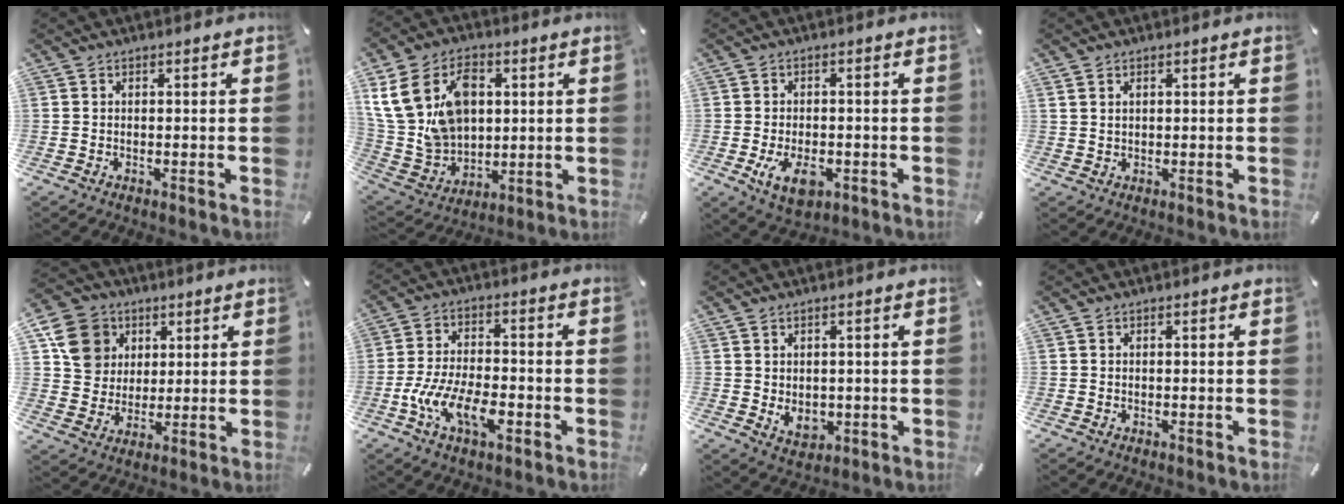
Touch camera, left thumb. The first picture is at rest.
{"total": 17.5, "force": [5.7, 13.3, 9.9], "torque": [-0.225, -0.012, 0.108]}
{"total": 7.1, "force": [-2.4, 4.2, 5.2], "torque": [-0.106, 0.000, -0.045]}
{"total": 1.2, "force": [0.6, 0.7, 0.8], "torque": [-0.016, 0.001, 0.012]}
{"total": 12.2, "force": [4.3, 10.6, 4.2], "torque": [-0.066, -0.006, 0.089]}
{"total": 11.9, "force": [-5.0, 6.0, 9.0], "torque": [-0.179, 0.012, -0.086]}
{"total": 4.4, "force": [0.0, 3.7, 2.4], "torque": [-0.035, -0.003, 0.001]}
{"total": 0.0}